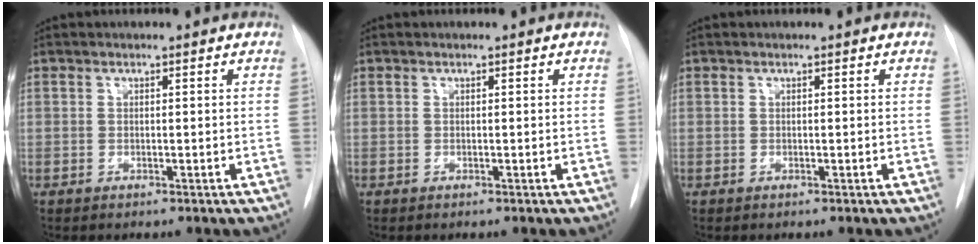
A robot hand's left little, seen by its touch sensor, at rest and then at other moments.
{"total": 0.0}
{"total": 0.0}